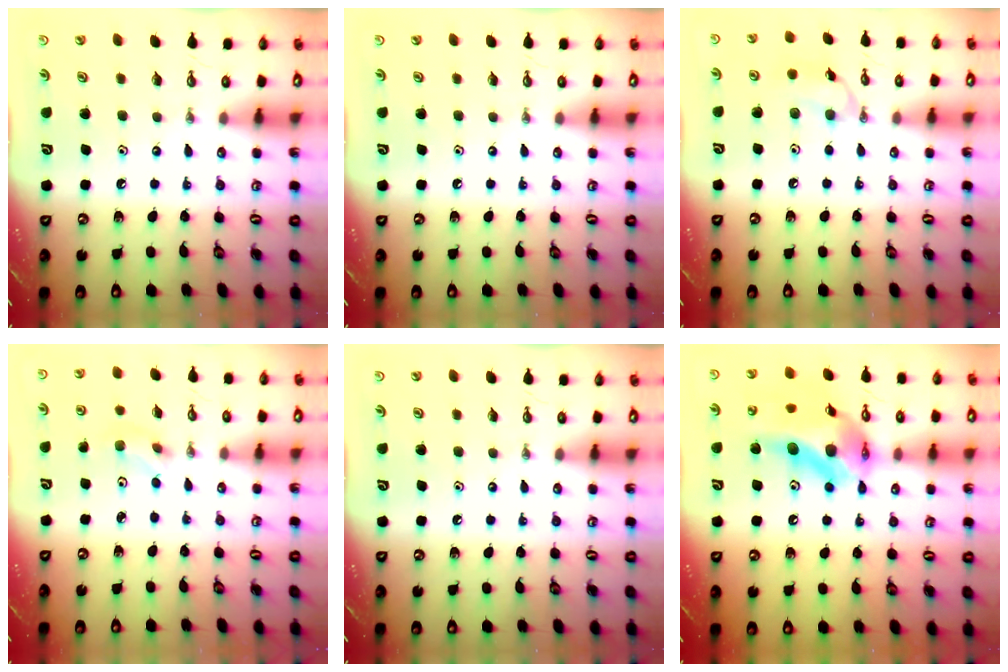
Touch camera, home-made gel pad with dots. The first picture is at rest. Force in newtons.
{"total": 0.0}
{"total": 8.4, "press": 8.4, "slide": 0.4}
{"total": 2.4, "press": 2.4, "slide": 0.1}
{"total": 0.0}
{"total": 18.0, "press": 17.9, "slide": 2.0}